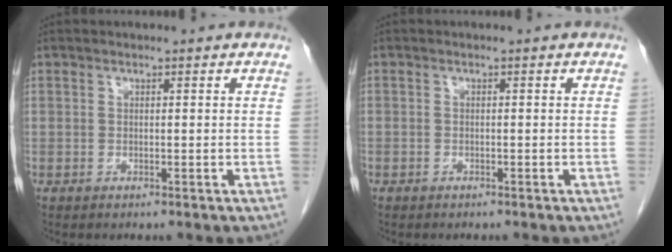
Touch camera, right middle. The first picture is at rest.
{"total": 1.0, "force": [-0.8, 0.6, 0.1], "torque": [-0.005, 0.003, -0.012]}